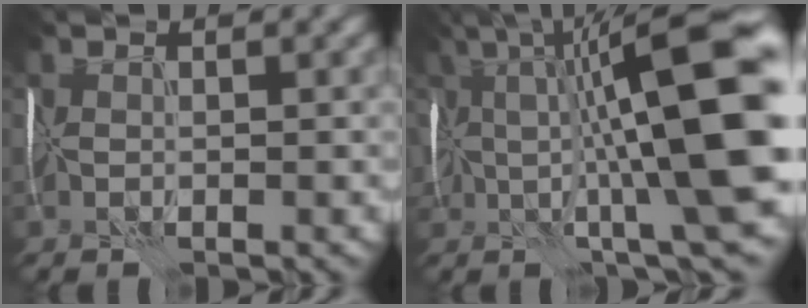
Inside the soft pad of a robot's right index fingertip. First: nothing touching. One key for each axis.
{"total": 15.9, "fx": 2.1, "fy": 3.6, "fz": 15.3, "tx": -0.213, "ty": 0.029, "tz": 0.049}